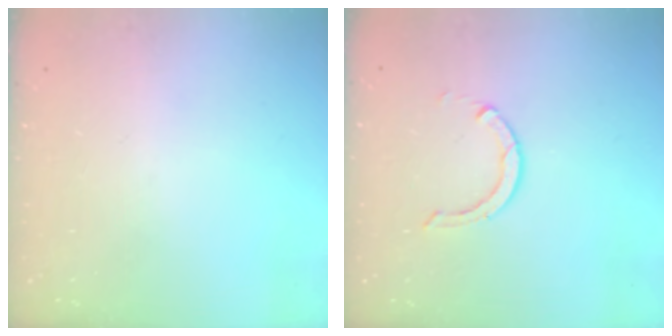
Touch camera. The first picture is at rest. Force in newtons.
{"total": 2.9, "press": 2.9, "slide": 0.4}